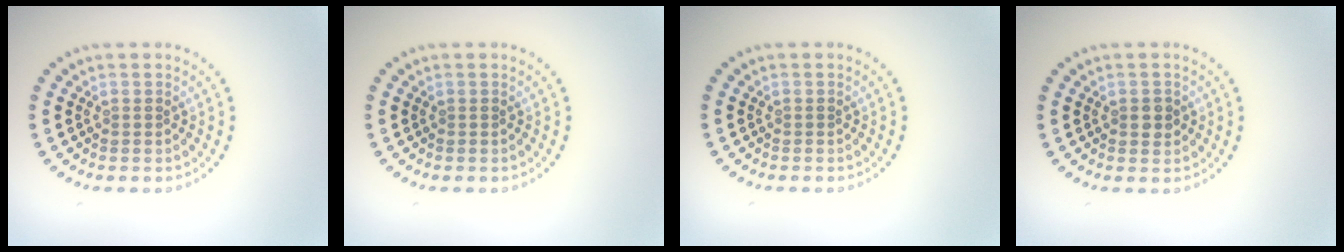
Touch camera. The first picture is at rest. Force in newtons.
{"total": 0.0}
{"total": 0.0}
{"total": 1.5, "press": 1.5, "slide": 0.1}